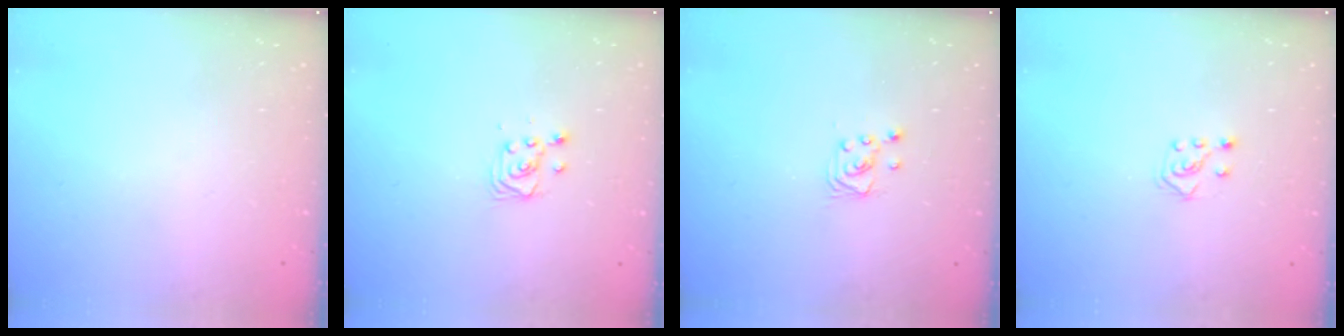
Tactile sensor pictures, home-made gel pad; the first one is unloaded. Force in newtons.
{"total": 3.5, "press": 3.5, "slide": 0.4}
{"total": 2.5, "press": 2.5, "slide": 0.2}
{"total": 4.6, "press": 4.5, "slide": 0.8}